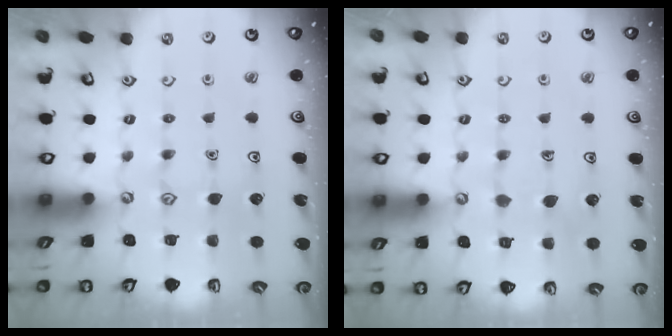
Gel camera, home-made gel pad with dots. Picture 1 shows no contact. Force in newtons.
{"total": 4.0, "press": 4.0, "slide": 0.3}